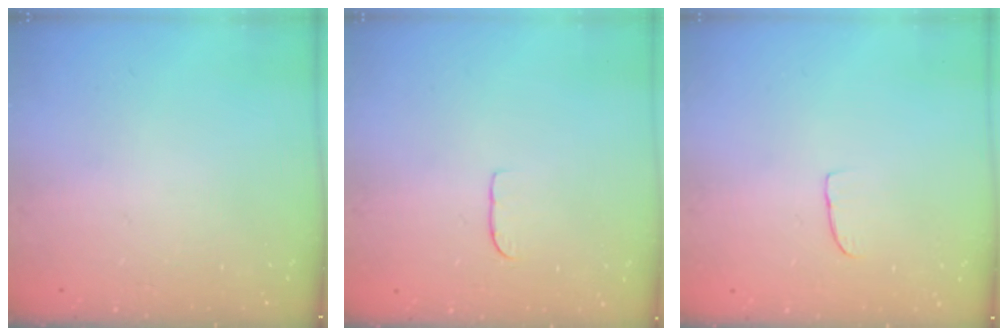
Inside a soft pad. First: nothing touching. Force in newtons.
{"total": 3.6, "press": 3.6, "slide": 0.2}
{"total": 2.6, "press": 2.6, "slide": 0.2}